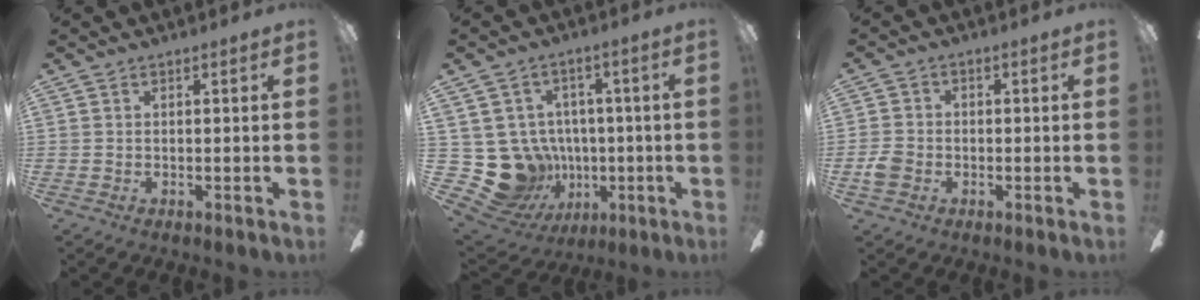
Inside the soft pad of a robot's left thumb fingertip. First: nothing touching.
{"total": 14.7, "force": [-2.5, 13.5, 5.3], "torque": [-0.159, -0.001, -0.017]}
{"total": 3.9, "force": [-1.6, 3.0, 1.9], "torque": [-0.034, 0.012, -0.029]}